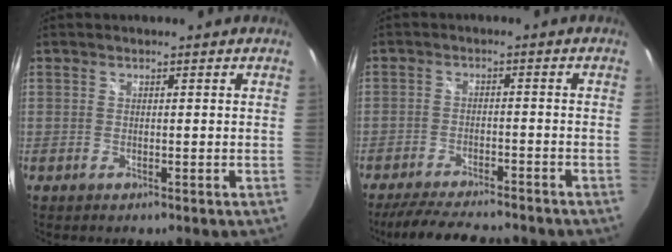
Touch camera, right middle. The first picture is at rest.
{"total": 11.6, "force": [-10.2, 2.2, 5.0], "torque": [-0.114, -0.009, -0.159]}